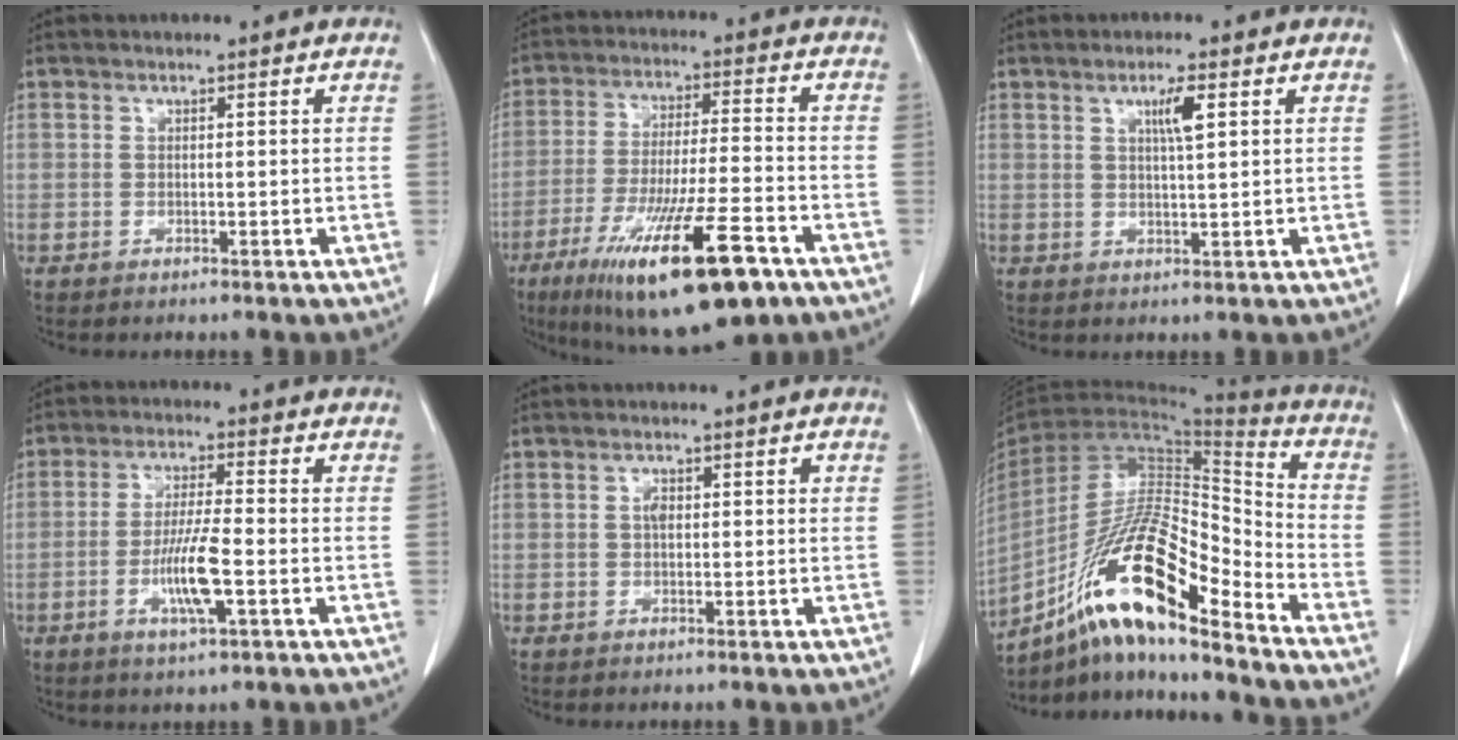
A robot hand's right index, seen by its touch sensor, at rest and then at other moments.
{"total": 19.1, "force": [-10.8, 3.0, 15.5], "torque": [-0.264, -0.035, -0.175]}
{"total": 3.5, "force": [1.4, 0.2, 3.2], "torque": [-0.054, -0.001, 0.023]}
{"total": 7.7, "force": [-2.3, 0.6, 7.4], "torque": [-0.142, -0.008, -0.044]}
{"total": 1.8, "force": [0.2, 1.0, 1.4], "torque": [-0.026, 0.008, 0.004]}
{"total": 19.2, "force": [-12.2, 3.1, 14.6], "torque": [-0.287, -0.001, -0.218]}